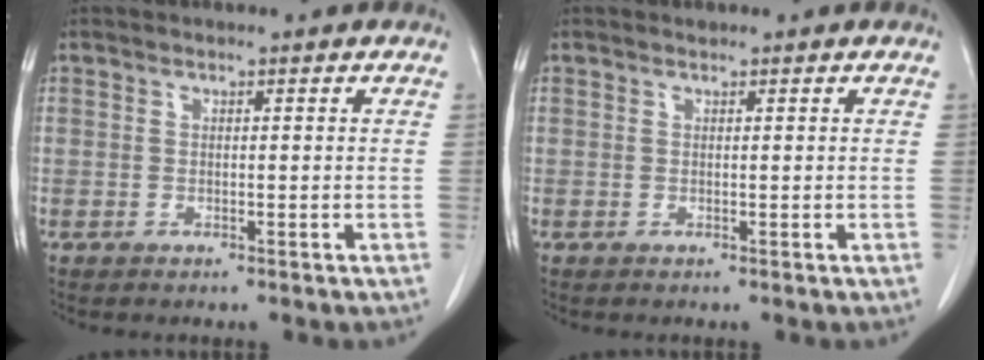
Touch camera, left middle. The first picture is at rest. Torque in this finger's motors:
{"motor_torque": [0.11, -0.07, -0.04, 0.01]}